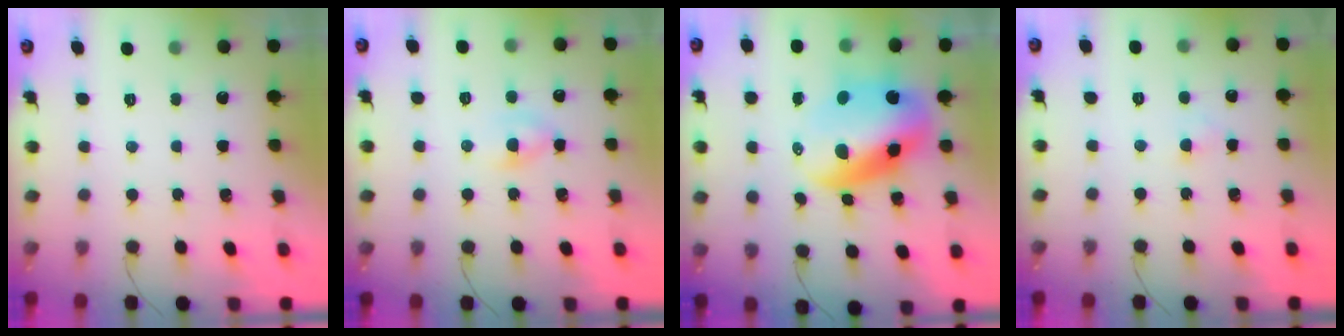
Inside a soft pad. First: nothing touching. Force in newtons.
{"total": 3.6, "press": 3.4, "slide": 1.2}
{"total": 14.2, "press": 13.8, "slide": 3.3}
{"total": 1.6, "press": 1.4, "slide": 0.8}